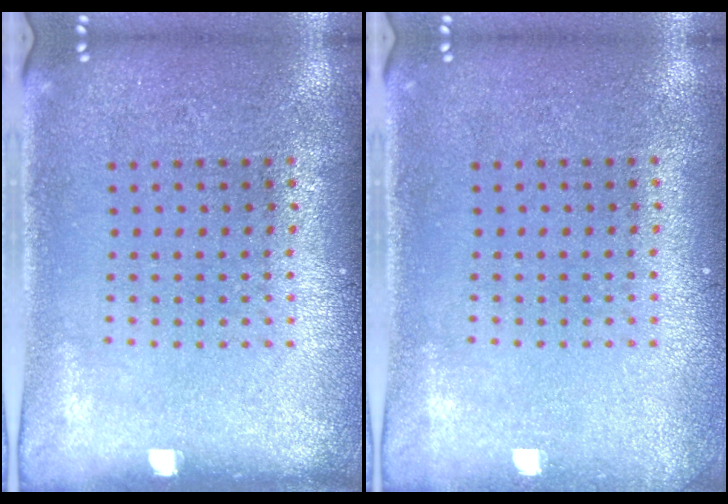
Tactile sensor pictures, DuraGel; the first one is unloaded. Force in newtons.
{"total": 0.7, "press": 0.7, "slide": 0.0}